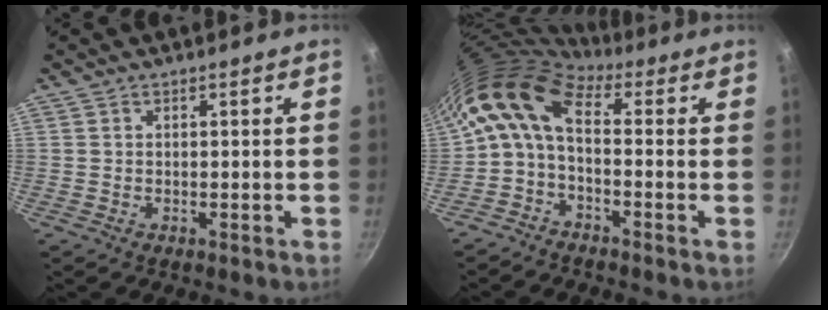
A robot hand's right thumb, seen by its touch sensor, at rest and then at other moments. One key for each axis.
{"total": 10.4, "fx": 0.9, "fy": 5.5, "fz": 8.8, "tx": -0.177, "ty": 0.026, "tz": -0.002}